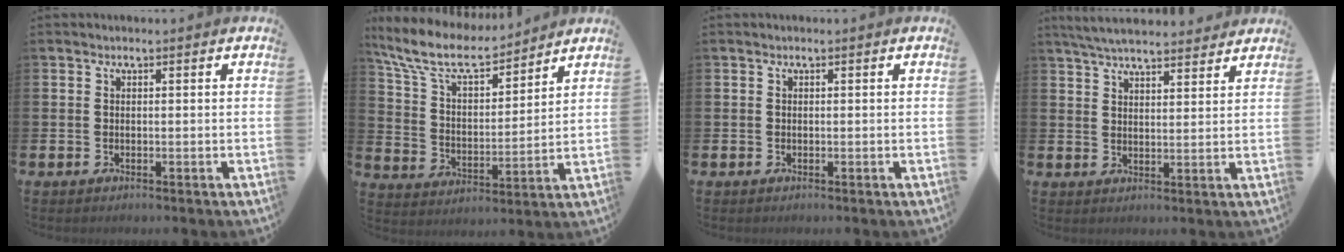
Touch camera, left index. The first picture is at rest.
{"total": 9.8, "force": [8.6, 2.9, 3.8], "torque": [-0.110, -0.048, 0.152]}
{"total": 0.0}
{"total": 5.4, "force": [5.2, 0.8, 1.3], "torque": [-0.033, -0.025, 0.093]}